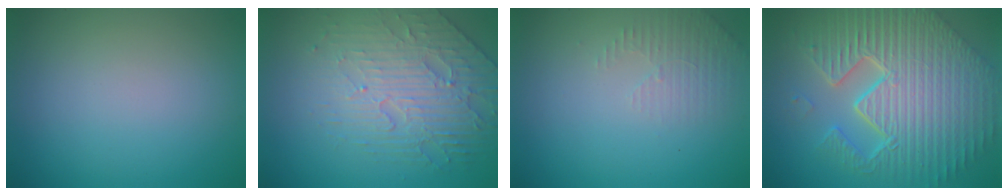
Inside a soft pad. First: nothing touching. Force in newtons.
{"total": 4.6, "press": 4.2, "slide": 1.9}
{"total": 1.9, "press": 1.8, "slide": 0.6}
{"total": 11.7, "press": 7.5, "slide": 9.0}